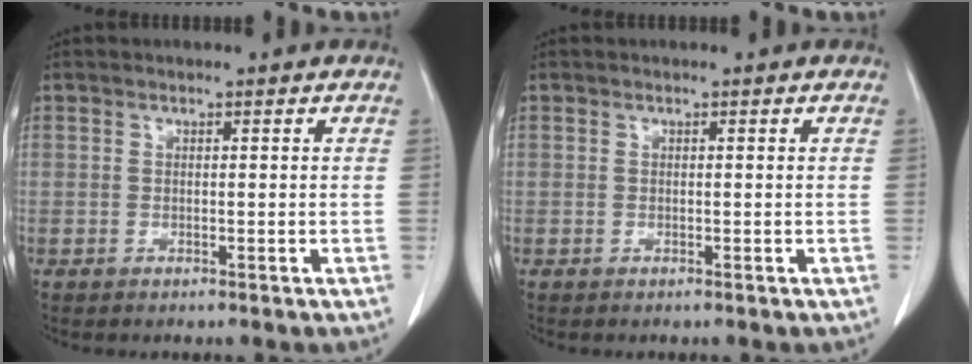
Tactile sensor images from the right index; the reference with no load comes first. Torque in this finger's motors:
{"motor_torque": [0.06, -0.01, 0.02, 0.01]}